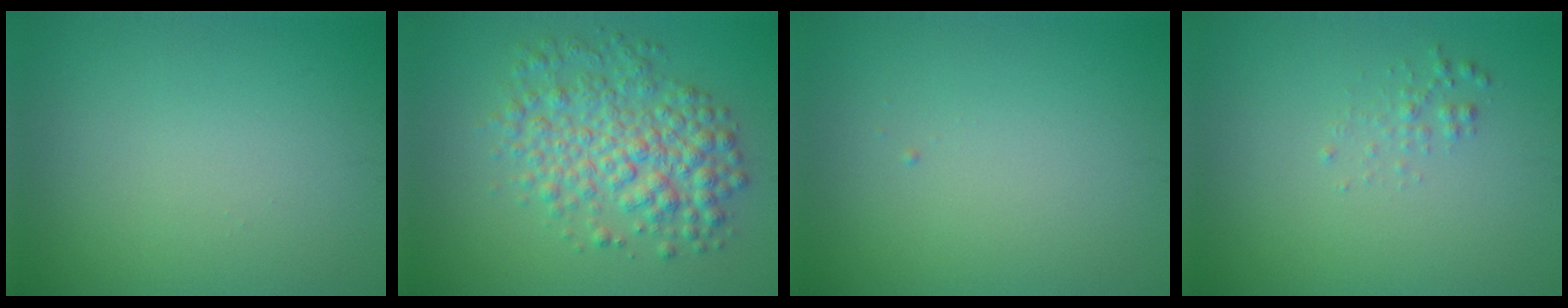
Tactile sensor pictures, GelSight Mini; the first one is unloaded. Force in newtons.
{"total": 5.9, "press": 5.9, "slide": 0.1}
{"total": 0.0}
{"total": 0.9, "press": 0.9, "slide": 0.1}